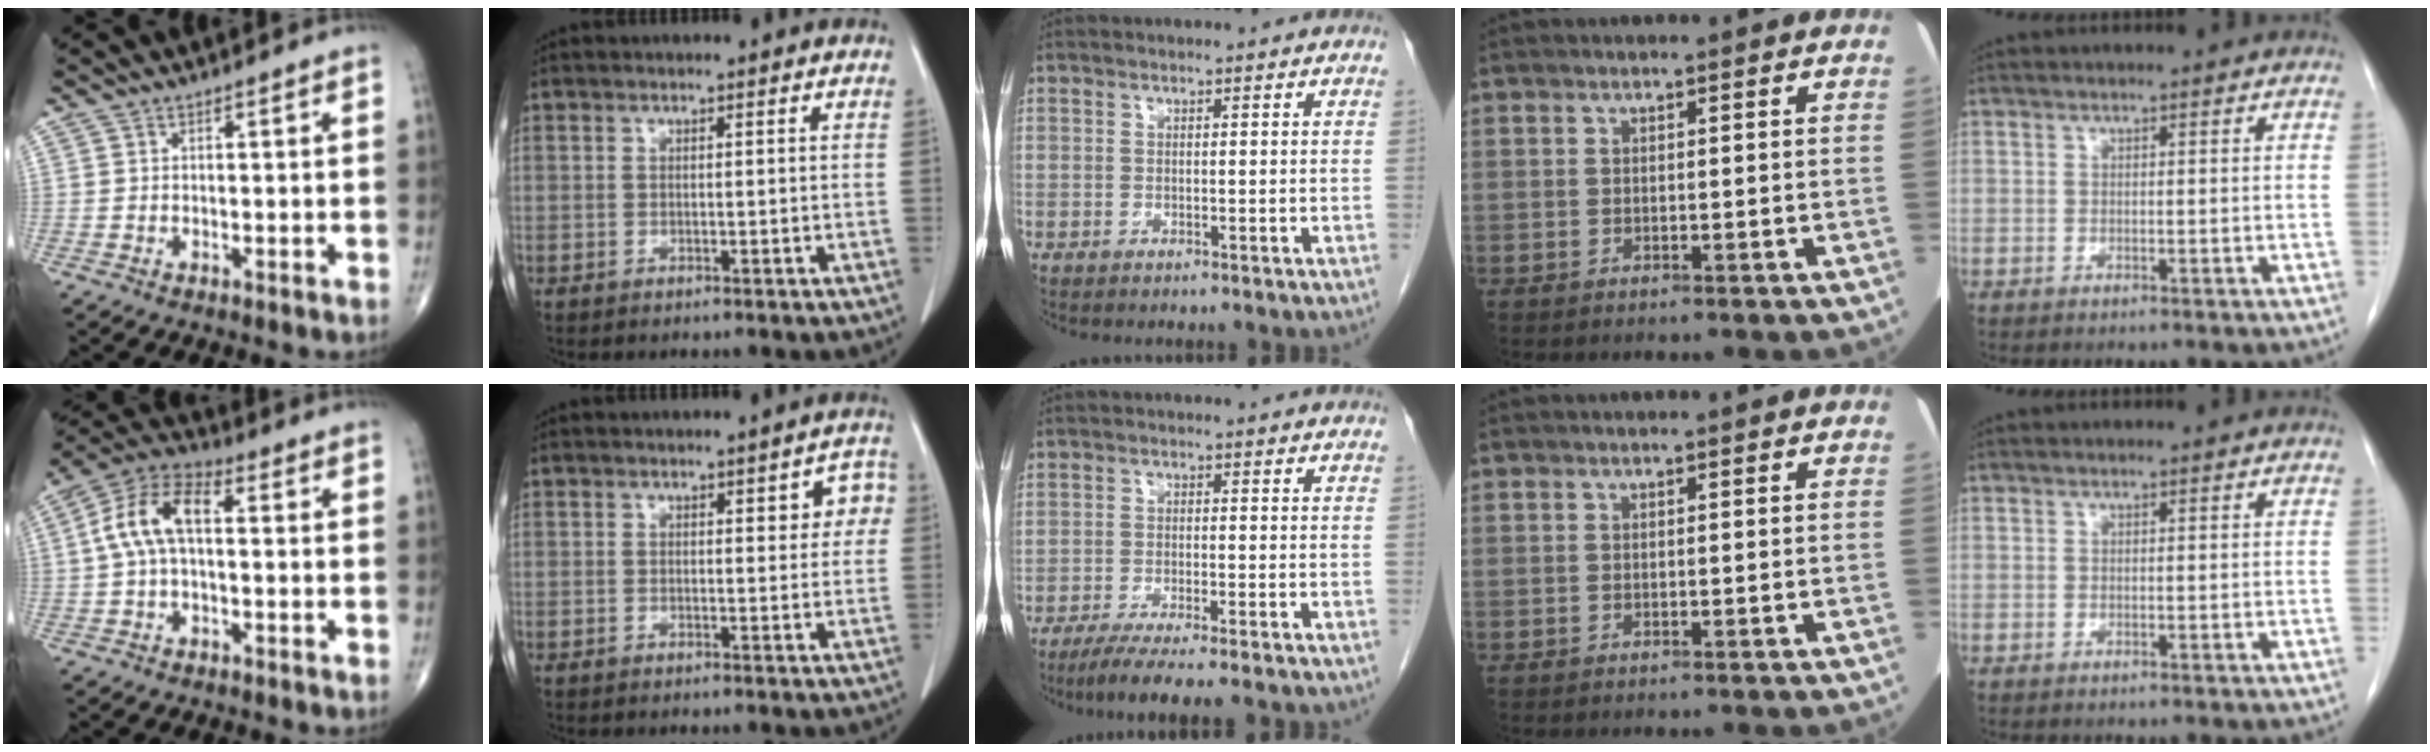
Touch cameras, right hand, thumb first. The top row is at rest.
{"thumb": {"total": 10.7, "force": [0.7, 5.6, 9.1], "torque": [-0.184, 0.037, 0.004]}, "index": {"total": 4.0, "force": [1.1, 1.8, 3.4], "torque": [-0.024, 0.013, 0.009]}, "middle": {"total": 7.2, "force": [-5.8, 0.0, 4.3], "torque": [-0.061, -0.016, -0.092]}}